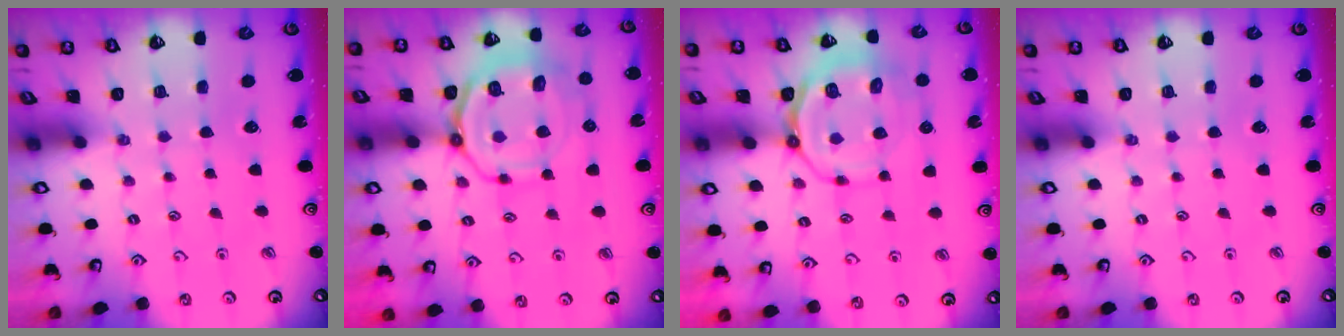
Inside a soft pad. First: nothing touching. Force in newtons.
{"total": 13.7, "press": 13.6, "slide": 1.5}
{"total": 12.5, "press": 12.2, "slide": 2.5}
{"total": 0.0}